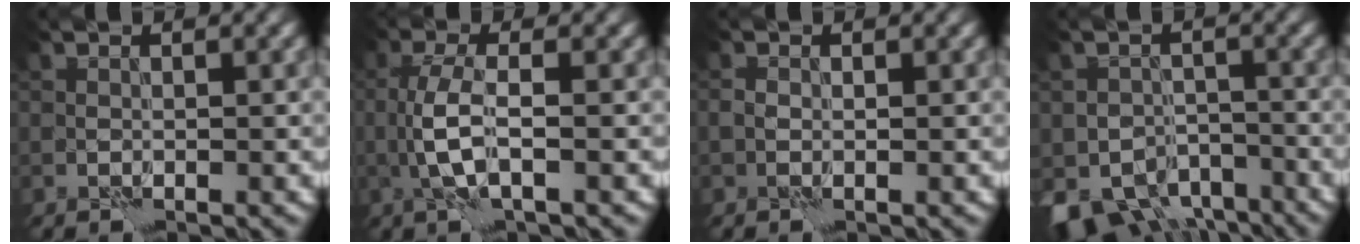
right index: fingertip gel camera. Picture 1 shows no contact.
{"total": 3.6, "force": [-0.3, 1.1, 3.4], "torque": [-0.078, 0.000, -0.011]}
{"total": 0.5, "force": [-0.2, 0.4, 0.3], "torque": [-0.008, 0.002, -0.005]}
{"total": 6.9, "force": [-4.7, 4.1, 3.0], "torque": [-0.040, -0.019, -0.078]}